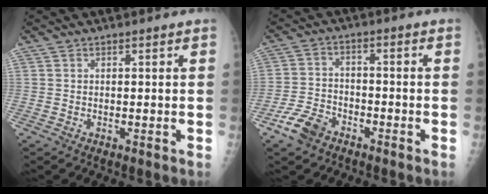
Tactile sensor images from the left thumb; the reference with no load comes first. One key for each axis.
{"total": 6.9, "fx": -4.6, "fy": 4.0, "fz": 3.0, "tx": -0.056, "ty": 0.022, "tz": -0.089}